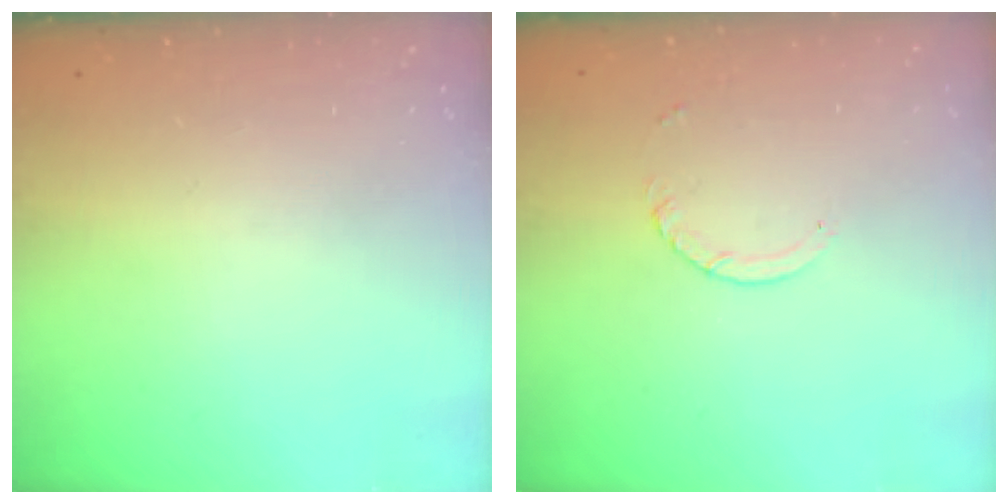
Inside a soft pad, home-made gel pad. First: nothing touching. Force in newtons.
{"total": 3.8, "press": 3.8, "slide": 0.3}